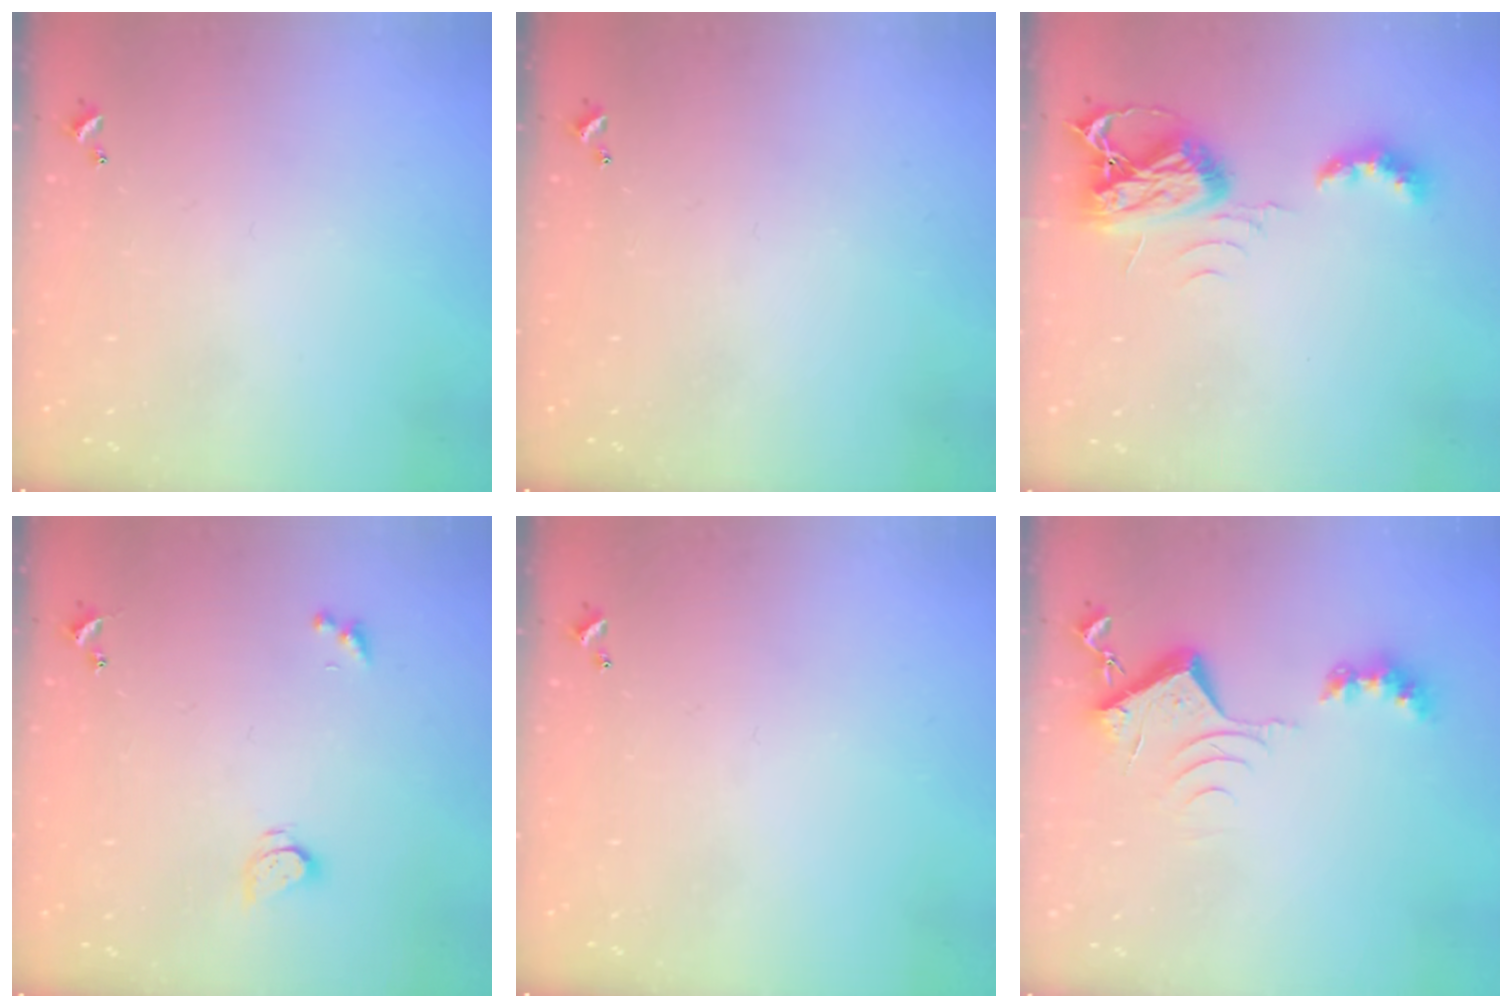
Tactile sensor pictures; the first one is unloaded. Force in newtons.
{"total": 0.0}
{"total": 7.9, "press": 7.9, "slide": 0.8}
{"total": 2.6, "press": 2.6, "slide": 0.2}
{"total": 0.0}
{"total": 8.0, "press": 8.0, "slide": 0.9}